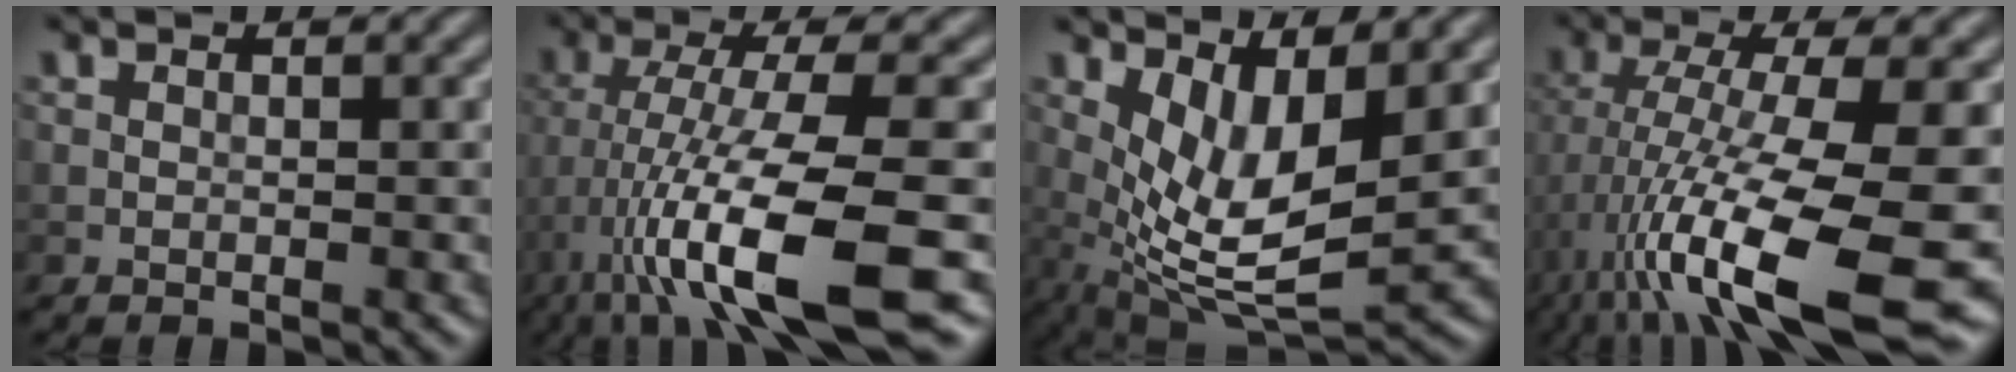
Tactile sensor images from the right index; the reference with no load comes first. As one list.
[{"total": 11.3, "force": [-4.9, 2.0, 9.9], "torque": [-0.170, 0.000, -0.079]}, {"total": 7.4, "force": [1.5, 2.7, 6.8], "torque": [-0.136, -0.018, 0.032]}, {"total": 14.5, "force": [-5.1, 3.5, 13.1], "torque": [-0.243, -0.012, -0.074]}]